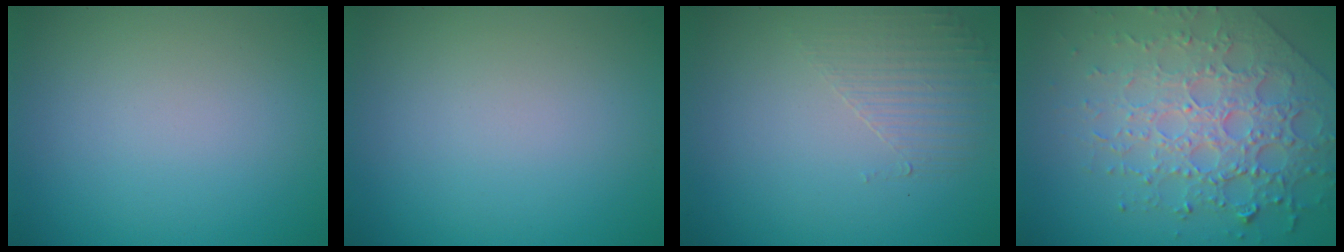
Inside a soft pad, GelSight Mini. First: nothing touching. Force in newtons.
{"total": 0.0}
{"total": 1.6, "press": 0.7, "slide": 1.4}
{"total": 7.9, "press": 5.6, "slide": 5.6}